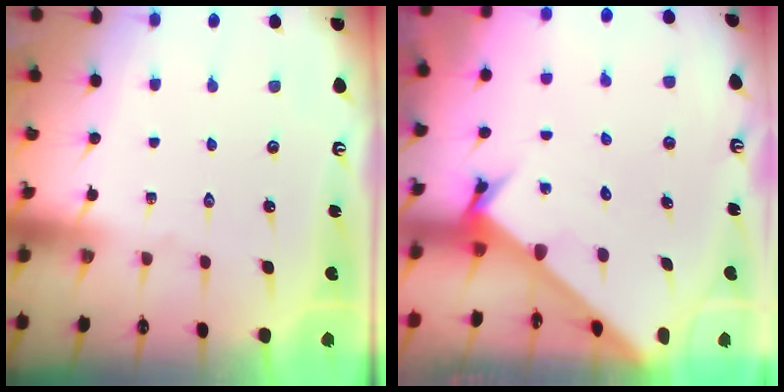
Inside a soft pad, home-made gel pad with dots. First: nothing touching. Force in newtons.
{"total": 2.1, "press": 2.1, "slide": 0.2}